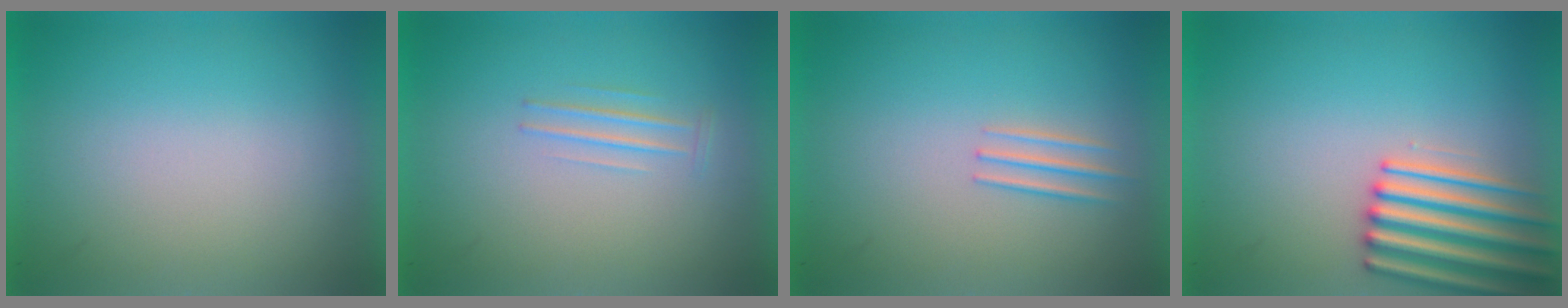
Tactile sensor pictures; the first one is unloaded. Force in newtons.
{"total": 1.1}
{"total": 1.8}
{"total": 5.0}